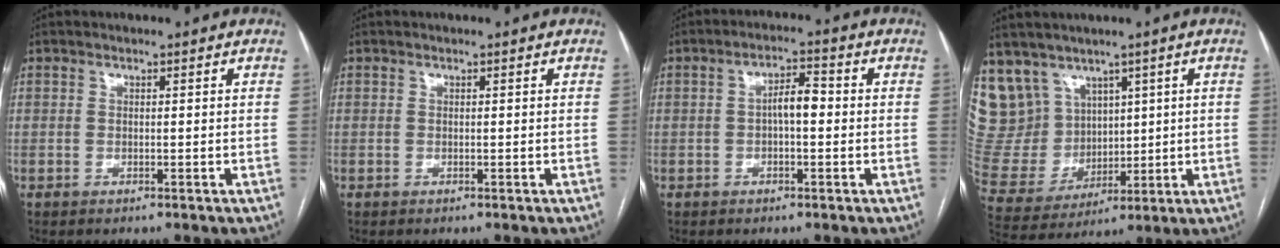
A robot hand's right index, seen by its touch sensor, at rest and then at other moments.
{"total": 0.0}
{"total": 4.1, "force": [-0.2, 1.3, 3.9], "torque": [-0.064, 0.016, -0.005]}
{"total": 11.7, "force": [7.3, 8.9, 1.9], "torque": [-0.060, 0.050, 0.173]}